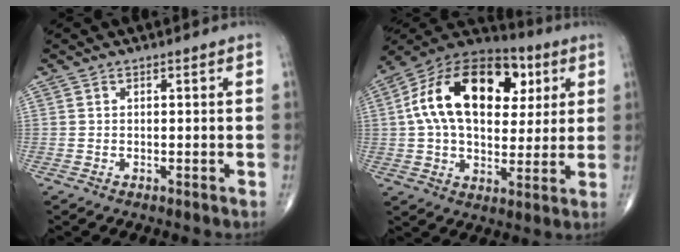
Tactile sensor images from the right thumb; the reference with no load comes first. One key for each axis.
{"total": 23.7, "fx": 5.8, "fy": 14.5, "fz": 17.8, "tx": -0.283, "ty": 0.014, "tz": 0.086}